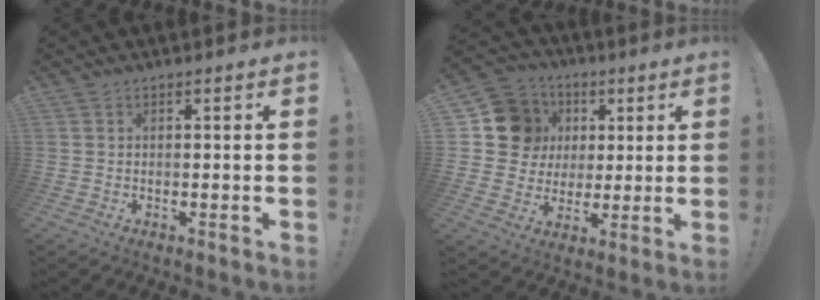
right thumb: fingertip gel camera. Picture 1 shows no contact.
{"total": 14.4, "force": [3.7, 13.0, 4.8], "torque": [-0.059, -0.005, 0.088]}